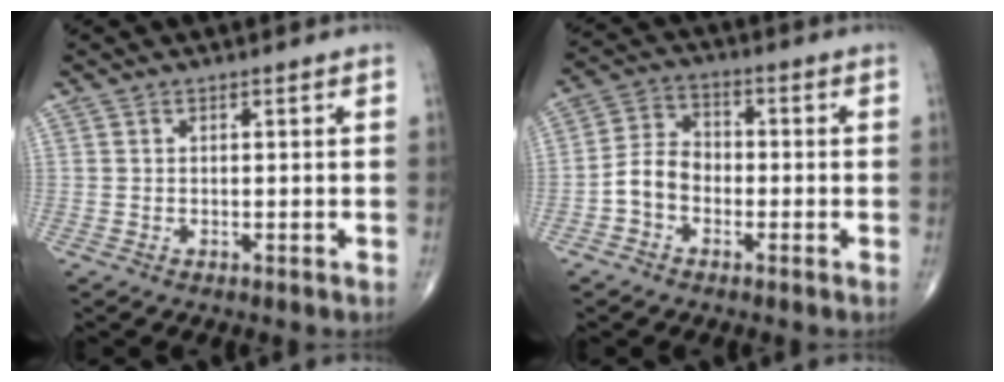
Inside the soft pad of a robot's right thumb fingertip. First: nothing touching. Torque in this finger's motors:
{"motor_torque": [-0.08, 0.21, 0.40, -0.15, 0.10]}